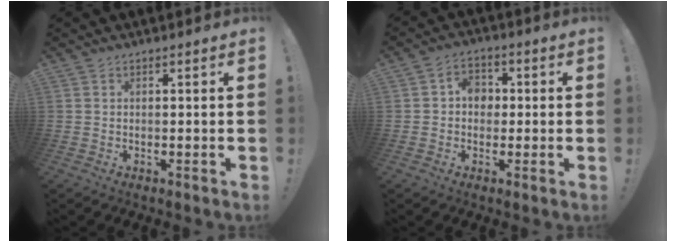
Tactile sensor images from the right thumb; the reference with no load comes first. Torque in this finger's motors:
{"motor_torque": [0.09, -0.06, 0.08, 0.08, 0.00]}